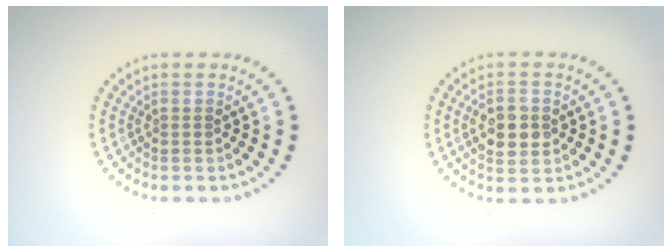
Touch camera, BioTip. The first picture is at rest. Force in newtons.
{"total": 3.5, "press": 3.5, "slide": 0.2}